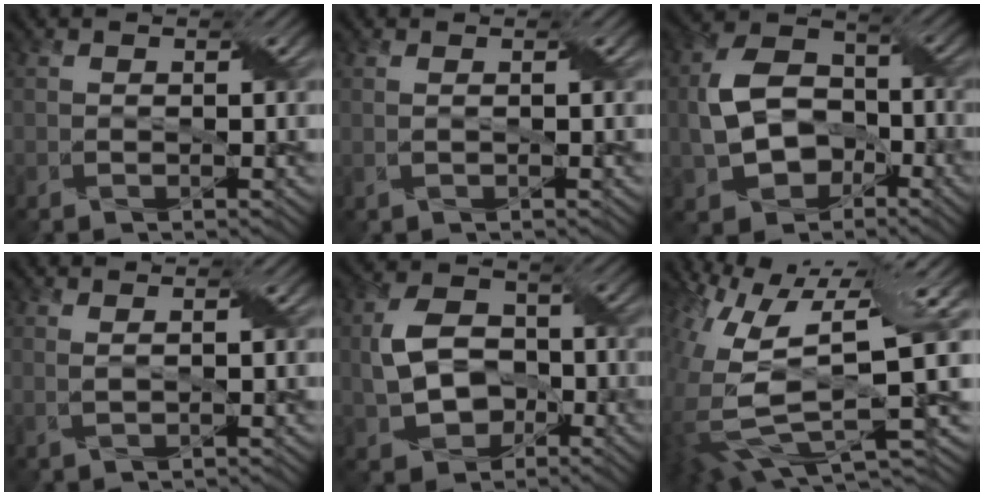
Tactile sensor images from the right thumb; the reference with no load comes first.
{"total": 0.6, "force": [0.2, 0.2, 0.5], "torque": [-0.011, 0.006, 0.000]}
{"total": 9.8, "force": [-2.4, 7.2, 6.2], "torque": [-0.135, -0.001, -0.053]}
{"total": 1.7, "force": [0.9, 0.6, 1.2], "torque": [-0.020, -0.001, 0.008]}
{"total": 7.8, "force": [-1.4, 5.9, 4.9], "torque": [-0.103, 0.004, -0.029]}
{"total": 14.0, "force": [0.0, 5.3, 13.0], "torque": [-0.317, -0.013, 0.027]}